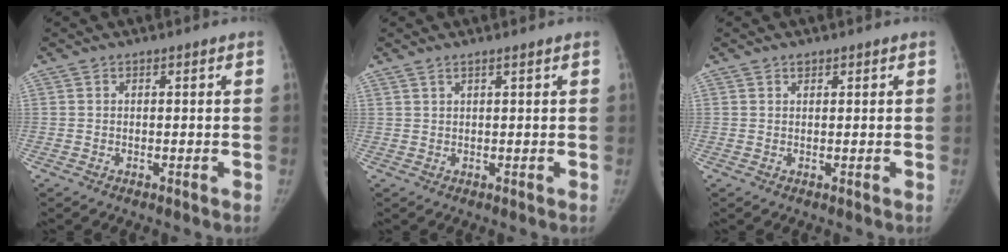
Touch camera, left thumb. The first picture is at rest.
{"total": 1.2, "force": [0.9, 0.2, 0.7], "torque": [-0.014, 0.001, 0.020]}
{"total": 0.8, "force": [0.5, 0.6, 0.2], "torque": [0.005, -0.003, 0.006]}